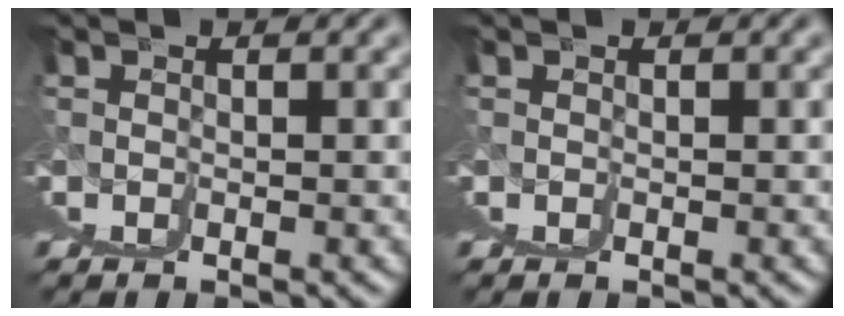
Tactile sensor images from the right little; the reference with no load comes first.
{"total": 0.0}